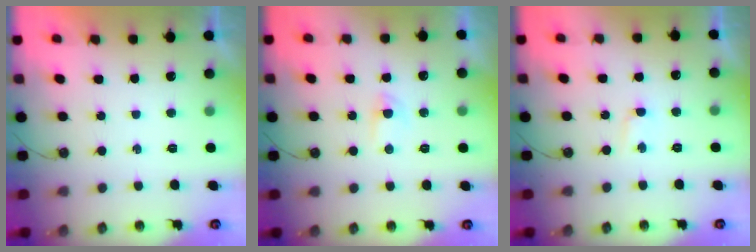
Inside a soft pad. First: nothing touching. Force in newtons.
{"total": 3.8, "press": 3.7, "slide": 0.6}
{"total": 1.6, "press": 1.4, "slide": 0.7}